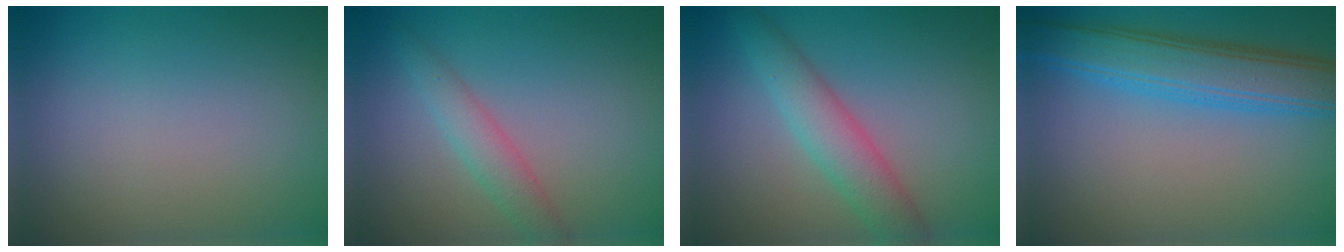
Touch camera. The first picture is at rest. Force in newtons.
{"total": 2.5, "press": 2.5, "slide": 0.1}
{"total": 4.1, "press": 4.1, "slide": 0.2}
{"total": 6.1, "press": 6.1, "slide": 0.2}